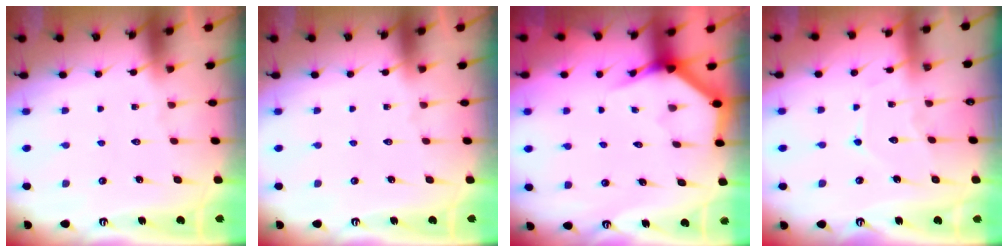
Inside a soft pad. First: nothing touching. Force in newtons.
{"total": 0.0}
{"total": 4.0, "press": 4.0, "slide": 0.2}
{"total": 7.2, "press": 7.1, "slide": 0.9}